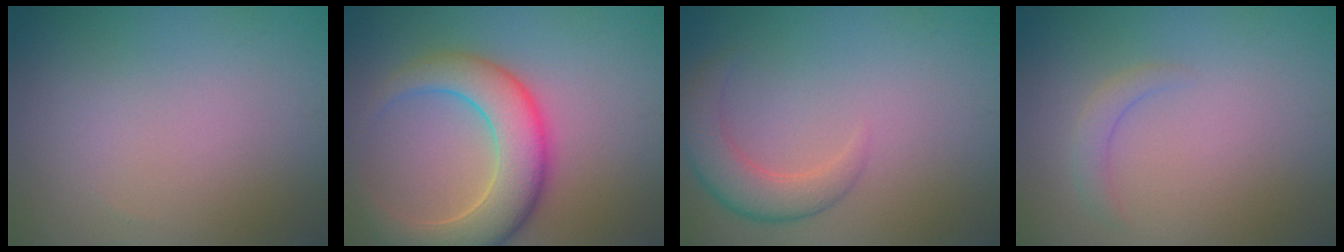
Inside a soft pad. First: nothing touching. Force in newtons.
{"total": 7.2, "press": 7.2, "slide": 0.6}
{"total": 3.7, "press": 3.7, "slide": 0.4}
{"total": 1.4, "press": 1.3, "slide": 0.3}